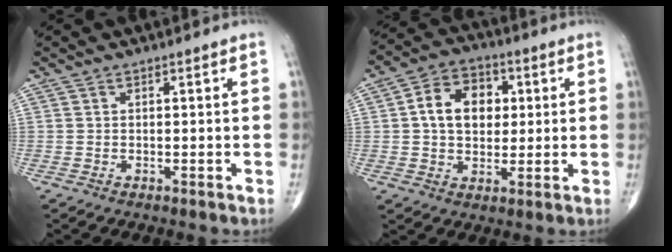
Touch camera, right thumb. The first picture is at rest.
{"total": 11.4, "force": [1.8, 8.3, 7.6], "torque": [-0.097, 0.011, 0.026]}